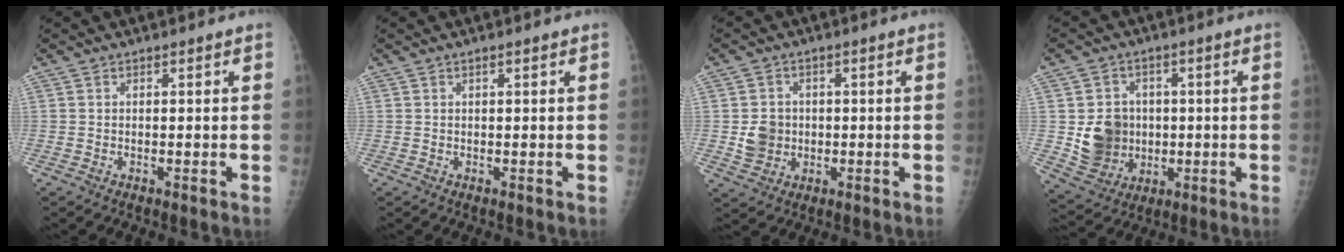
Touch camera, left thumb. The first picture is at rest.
{"total": 0.7, "force": [0.4, 0.1, 0.6], "torque": [-0.010, 0.002, 0.005]}
{"total": 5.2, "force": [-0.4, 4.8, 2.0], "torque": [-0.014, 0.004, -0.003]}
{"total": 10.2, "force": [-0.2, 9.1, 4.7], "torque": [-0.045, -0.002, 0.011]}